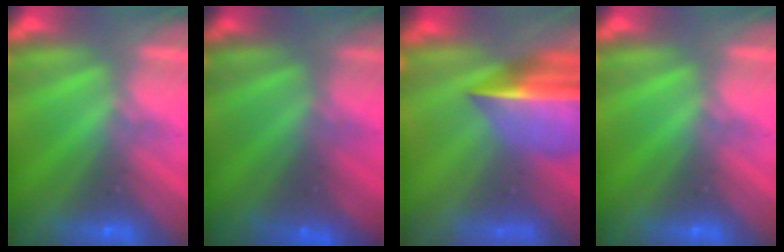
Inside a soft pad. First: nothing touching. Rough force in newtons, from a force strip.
{"total": 1.4}
{"total": 7.3}
{"total": 0.0}